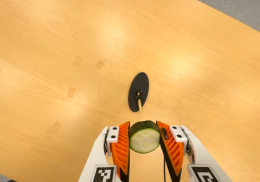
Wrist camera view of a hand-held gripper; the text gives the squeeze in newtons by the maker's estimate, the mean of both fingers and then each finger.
{"total": 11.6, "left": 10.7, "right": 12.5}